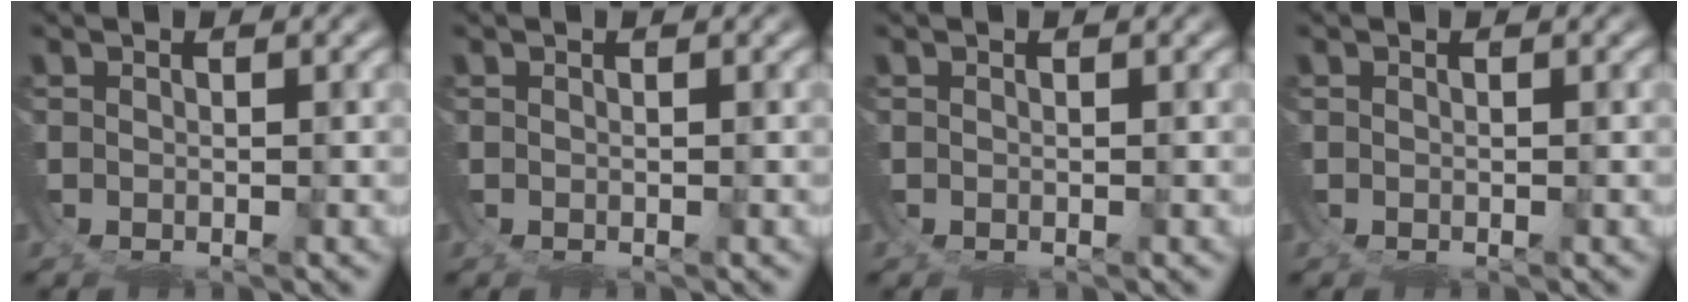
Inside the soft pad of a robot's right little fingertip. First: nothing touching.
{"total": 0.0}
{"total": 0.0}
{"total": 0.0}